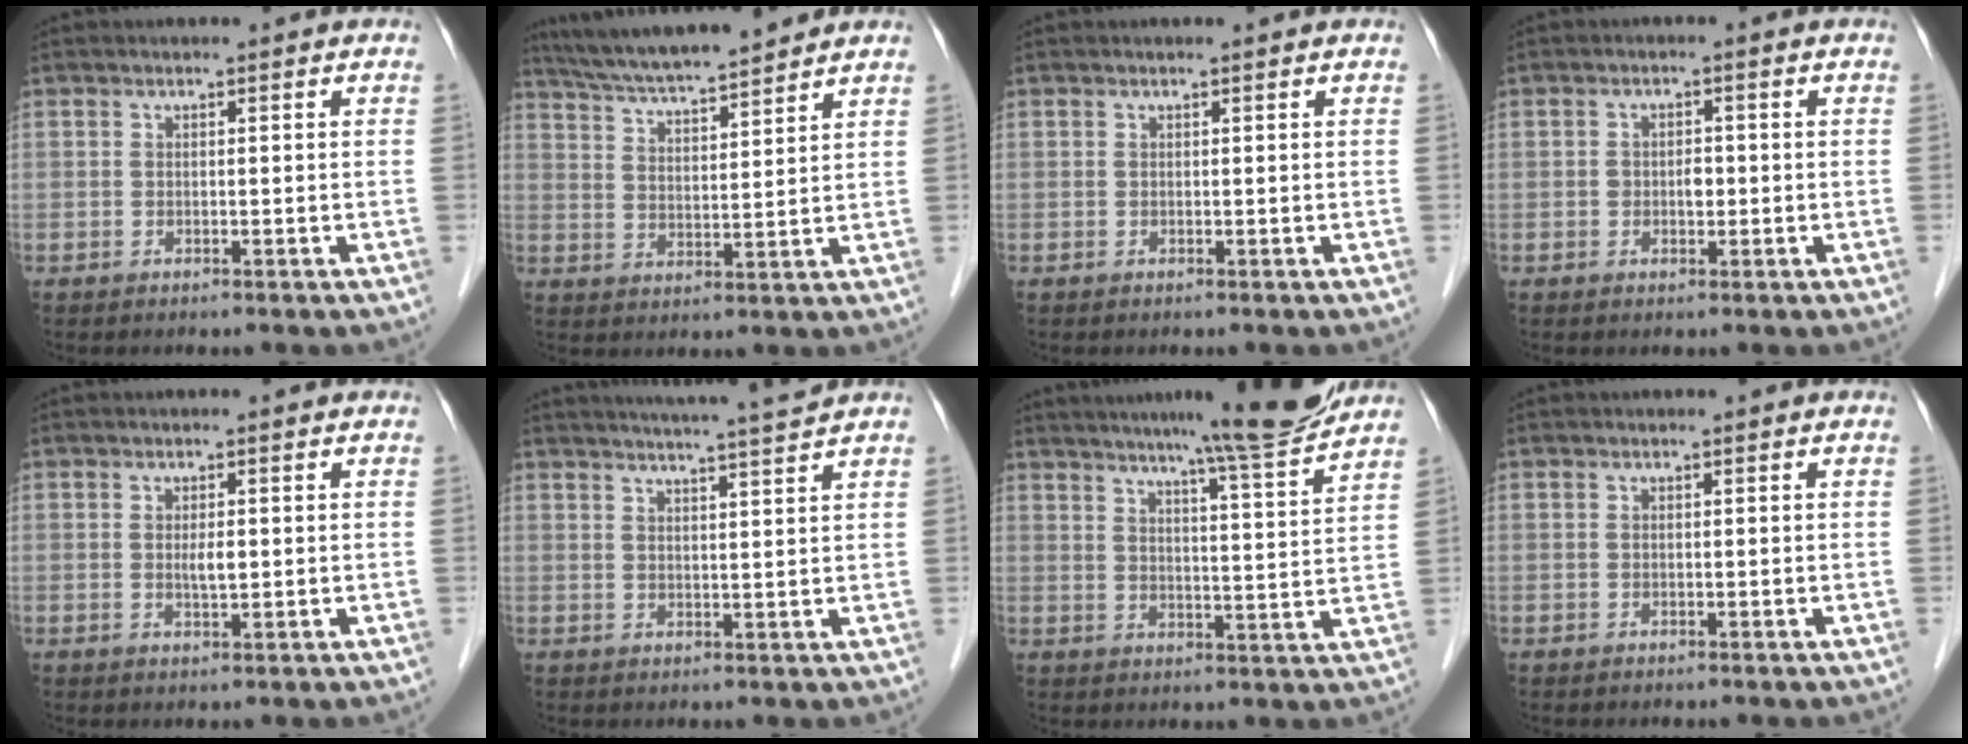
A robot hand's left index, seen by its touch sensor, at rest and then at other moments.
{"total": 13.1, "force": [11.8, 0.7, 5.7], "torque": [-0.102, 0.020, 0.195]}
{"total": 0.5, "force": [0.5, 0.0, 0.2], "torque": [-0.006, 0.001, 0.009]}
{"total": 2.0, "force": [-0.3, 1.3, 1.5], "torque": [-0.022, 0.004, -0.004]}
{"total": 1.9, "force": [0.1, 0.5, 1.8], "torque": [-0.034, -0.002, 0.005]}
{"total": 9.0, "force": [8.4, -1.9, 2.8], "torque": [-0.053, -0.013, 0.118]}
{"total": 13.1, "force": [11.4, -1.2, 6.4], "torque": [-0.100, -0.013, 0.152]}
{"total": 0.0}